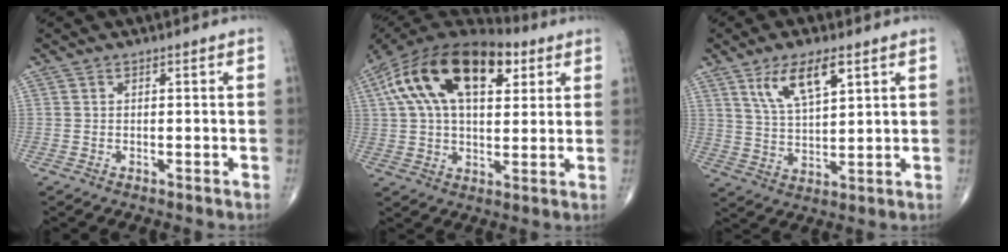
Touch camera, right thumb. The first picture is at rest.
{"total": 22.8, "force": [8.4, 12.1, 17.4], "torque": [-0.309, 0.022, 0.138]}
{"total": 9.6, "force": [5.0, 3.6, 7.4], "torque": [-0.127, -0.022, 0.100]}